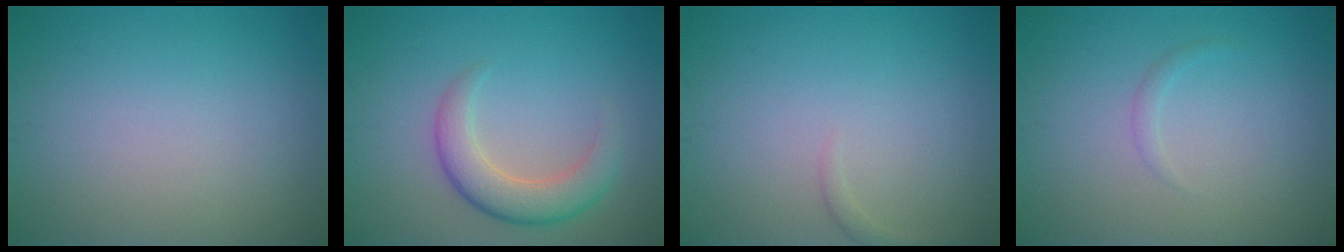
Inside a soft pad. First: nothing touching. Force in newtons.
{"total": 4.3, "press": 4.3, "slide": 0.1}
{"total": 0.8, "press": 0.8, "slide": 0.1}
{"total": 0.7, "press": 0.7, "slide": 0.1}